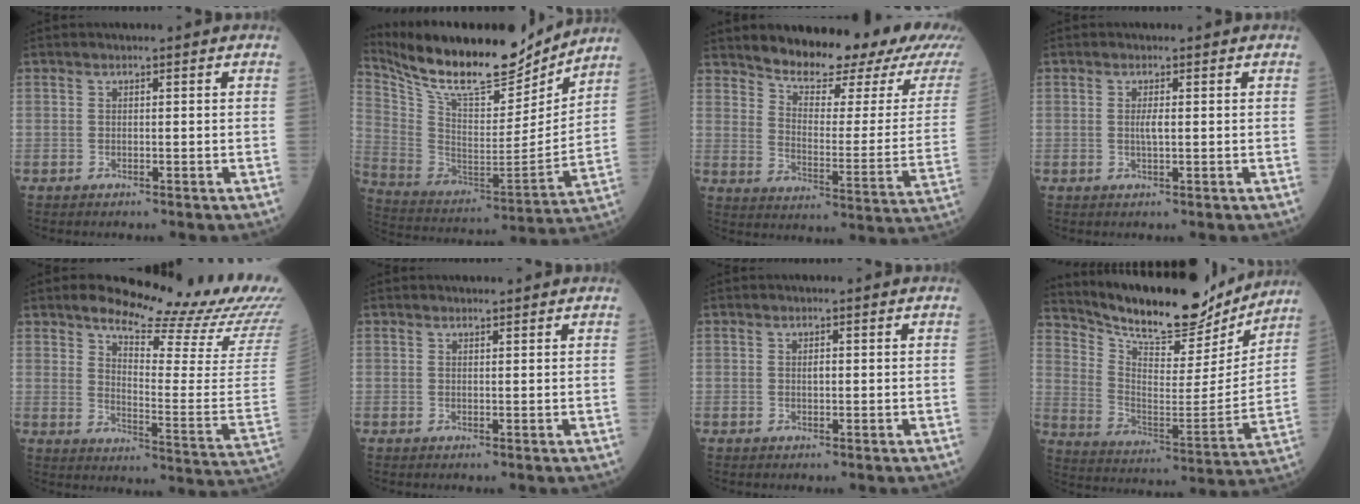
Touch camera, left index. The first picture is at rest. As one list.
[{"total": 21.4, "force": [18.7, 4.8, 9.2], "torque": [-0.185, -0.017, 0.315]}, {"total": 17.6, "force": [15.2, 3.1, 8.4], "torque": [-0.115, -0.048, 0.193]}, {"total": 1.3, "force": [-0.2, 0.2, 1.3], "torque": [-0.029, -0.004, -0.005]}, {"total": 19.4, "force": [17.7, 1.9, 7.6], "torque": [-0.116, -0.102, 0.210]}, {"total": 0.9, "force": [0.8, 0.1, 0.0], "torque": [-0.007, 0.002, 0.014]}, {"total": 0.6, "force": [-0.2, 0.3, 0.5], "torque": [-0.011, -0.003, -0.005]}, {"total": 19.6, "force": [17.9, 5.1, 6.2], "torque": [-0.118, -0.027, 0.270]}]